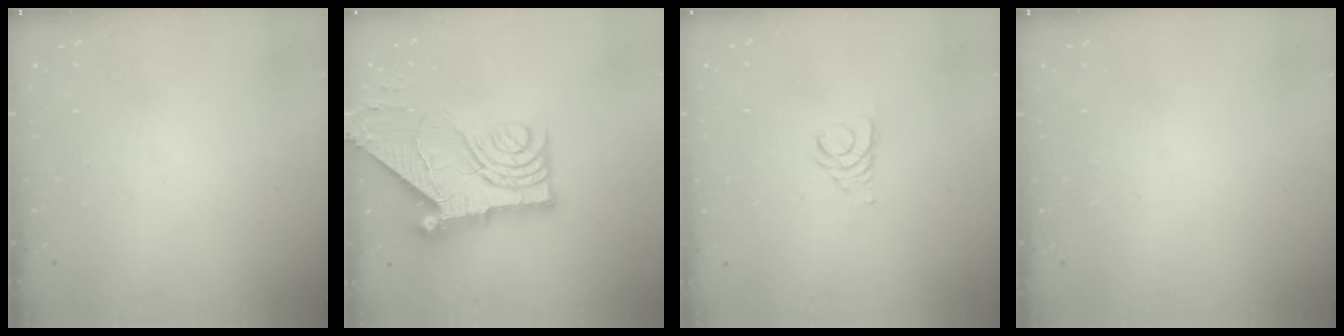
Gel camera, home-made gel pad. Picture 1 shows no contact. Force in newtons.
{"total": 15.2, "press": 15.1, "slide": 1.6}
{"total": 2.9, "press": 2.9, "slide": 0.3}
{"total": 0.0}